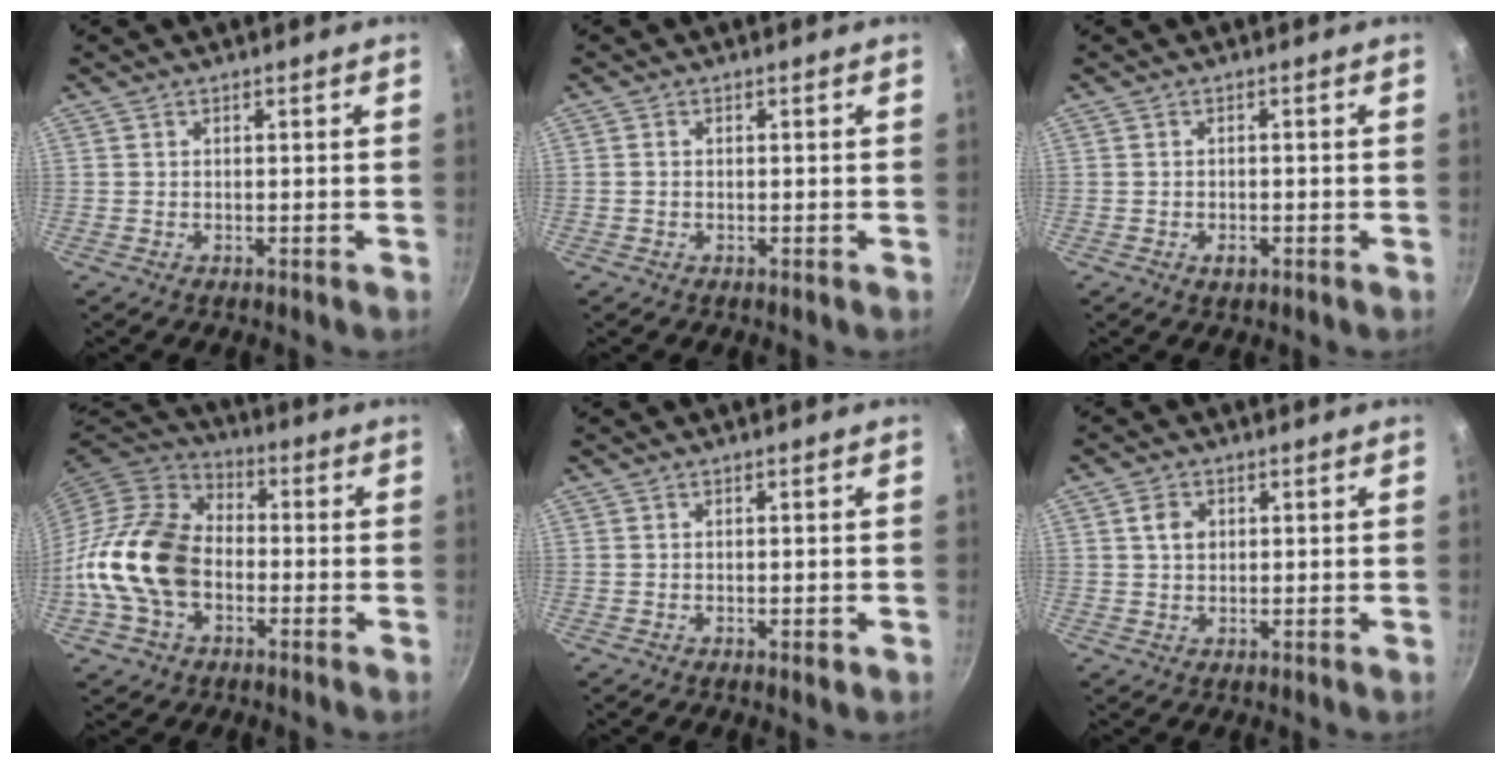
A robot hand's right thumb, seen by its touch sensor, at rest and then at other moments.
{"total": 0.7, "force": [-0.2, 0.6, 0.3], "torque": [-0.006, 0.003, -0.004]}
{"total": 1.4, "force": [-0.7, 0.9, 0.8], "torque": [-0.014, 0.005, -0.012]}
{"total": 17.0, "force": [-3.3, 12.1, 11.5], "torque": [-0.191, 0.034, -0.079]}
{"total": 1.4, "force": [-0.5, 0.5, 1.2], "torque": [-0.024, 0.001, -0.008]}
{"total": 3.1, "force": [0.7, 2.4, 1.8], "torque": [-0.020, 0.001, 0.011]}